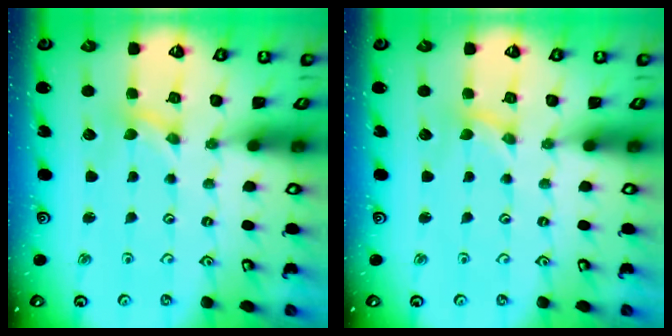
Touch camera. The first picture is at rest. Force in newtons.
{"total": 0.0}